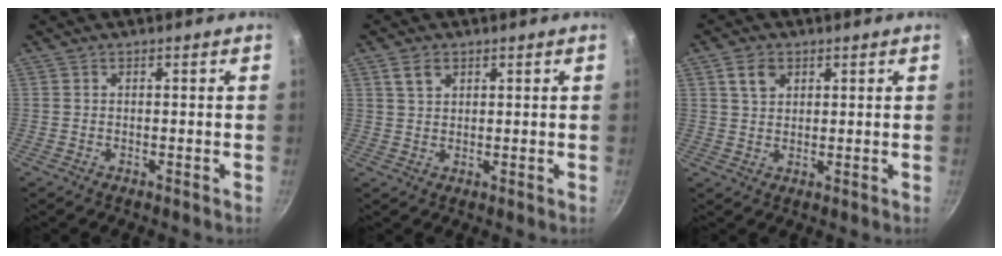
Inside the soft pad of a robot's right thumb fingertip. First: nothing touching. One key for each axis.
{"total": 3.3, "fx": 1.8, "fy": 2.0, "fz": 1.8, "tx": -0.023, "ty": -0.001, "tz": 0.035}
{"total": 4.2, "fx": 2.0, "fy": 2.8, "fz": 2.3, "tx": -0.029, "ty": -0.002, "tz": 0.038}